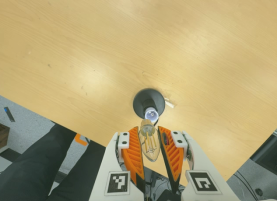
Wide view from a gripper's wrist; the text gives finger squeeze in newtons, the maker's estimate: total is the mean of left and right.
{"total": 10.3, "left": 10.4, "right": 10.2}